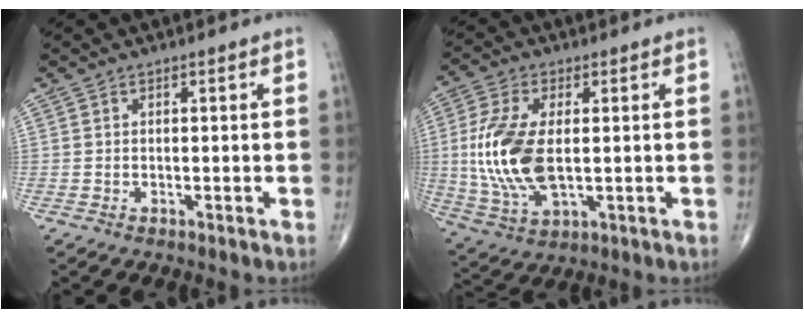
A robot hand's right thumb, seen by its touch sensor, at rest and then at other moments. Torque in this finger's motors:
{"motor_torque": [-0.23, 0.70, 0.69, -0.53, 0.19]}